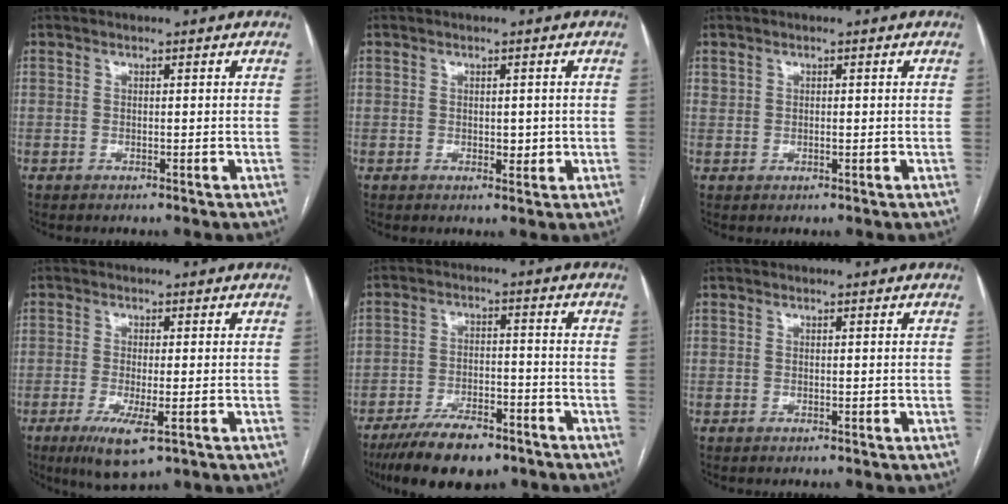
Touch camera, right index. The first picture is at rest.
{"total": 2.0, "force": [0.0, 1.2, 1.6], "torque": [-0.018, -0.002, 0.004]}
{"total": 1.0, "force": [0.4, 0.7, 0.6], "torque": [-0.015, 0.006, 0.010]}
{"total": 6.2, "force": [-2.9, 1.1, 5.4], "torque": [-0.098, -0.017, -0.044]}
{"total": 10.9, "force": [-8.2, 3.6, 6.3], "torque": [-0.105, -0.011, -0.140]}
{"total": 0.0}